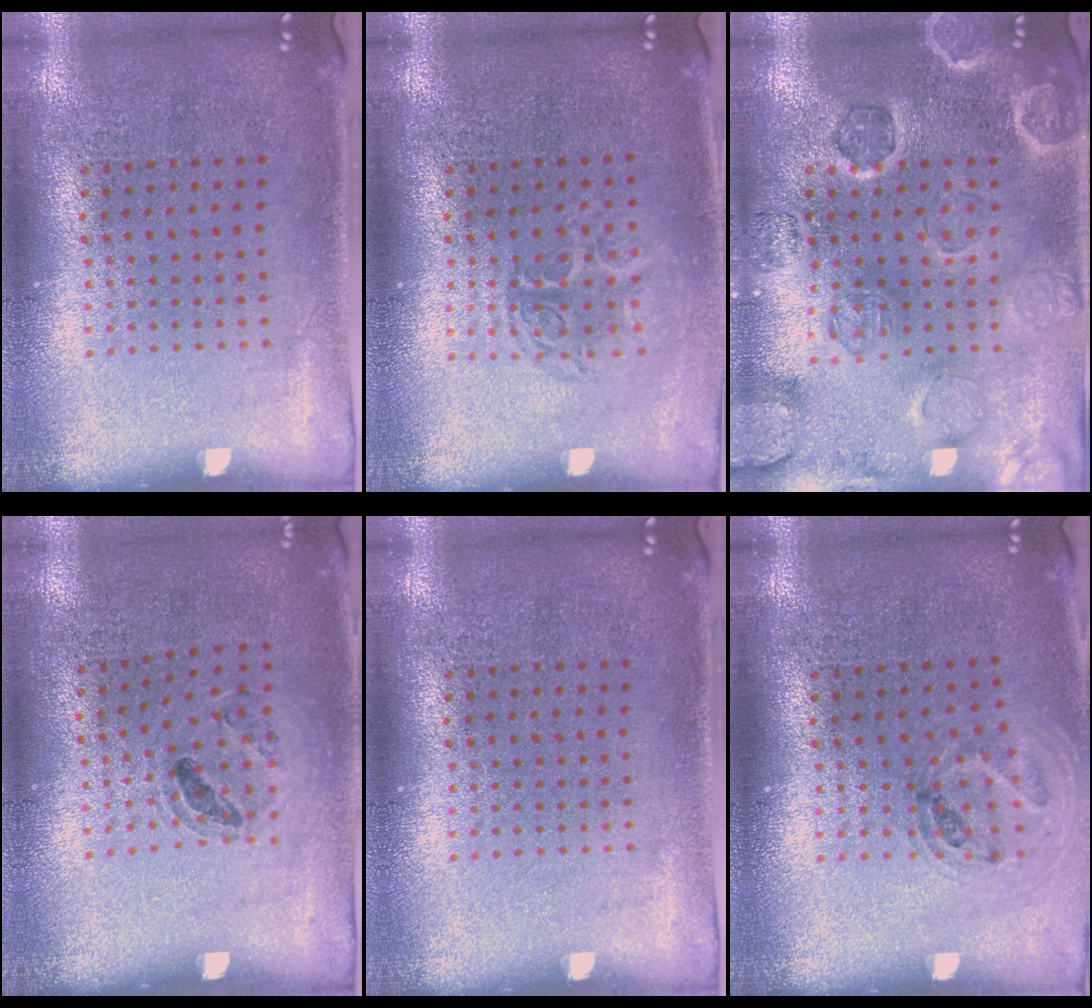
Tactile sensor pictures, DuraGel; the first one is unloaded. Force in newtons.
{"total": 1.4, "press": 1.1, "slide": 0.7}
{"total": 1.4, "press": 1.4, "slide": 0.2}
{"total": 0.9, "press": 0.9, "slide": 0.1}
{"total": 0.0}
{"total": 1.0, "press": 1.0, "slide": 0.1}